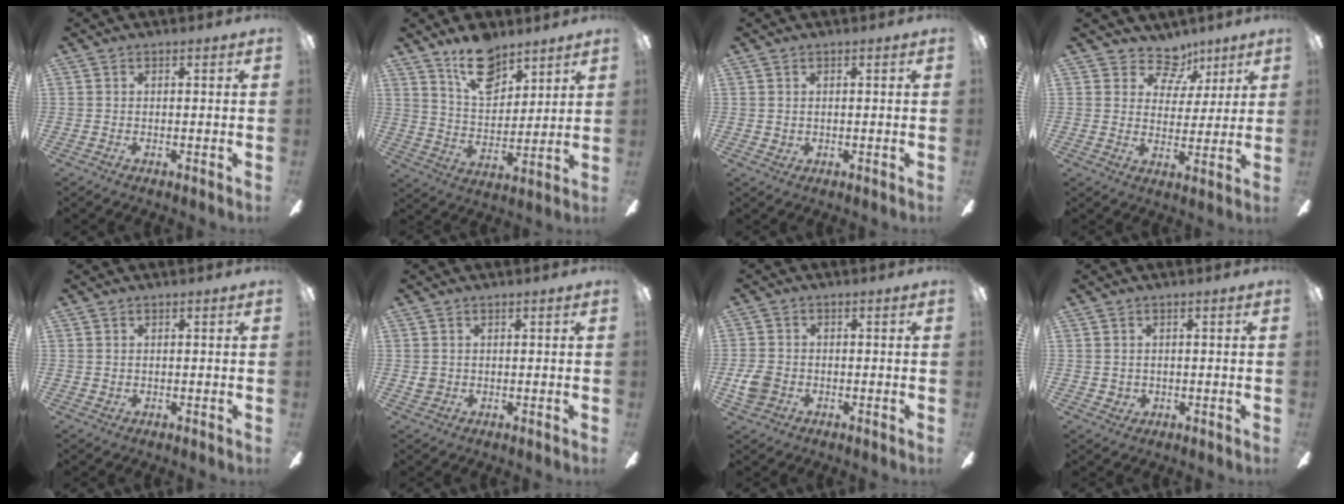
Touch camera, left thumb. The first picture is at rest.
{"total": 14.0, "force": [9.9, 7.2, 6.8], "torque": [-0.105, -0.051, 0.180]}
{"total": 1.3, "force": [0.9, 0.9, 0.1], "torque": [-0.003, 0.004, 0.015]}
{"total": 9.6, "force": [6.5, 6.4, 3.2], "torque": [-0.044, -0.040, 0.121]}
{"total": 0.9, "force": [0.6, 0.7, 0.0], "torque": [-0.001, 0.004, 0.010]}
{"total": 2.1, "force": [0.7, 1.9, 0.5], "torque": [-0.011, 0.005, 0.012]}
{"total": 5.3, "force": [-1.2, 4.4, 2.8], "torque": [-0.058, 0.012, -0.020]}
{"total": 1.8, "force": [0.9, 1.6, 0.3], "torque": [-0.008, 0.000, 0.017]}